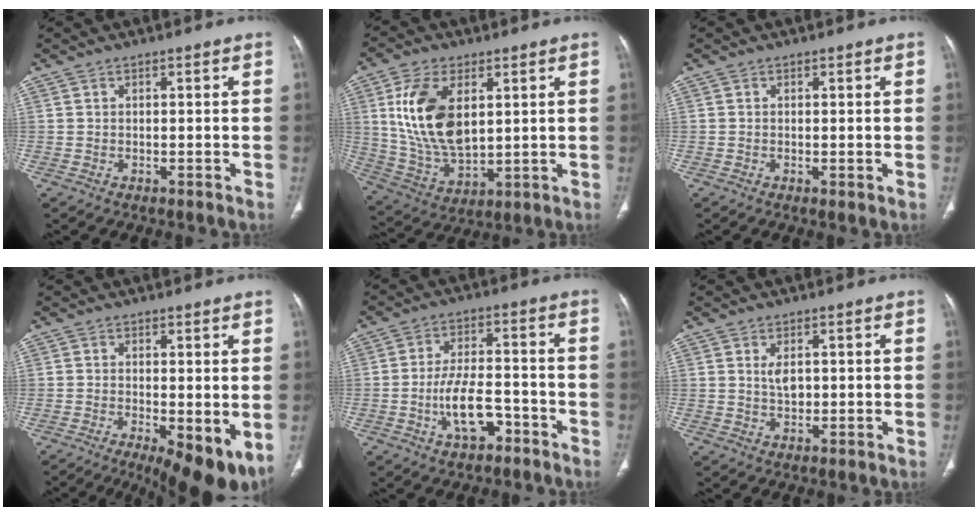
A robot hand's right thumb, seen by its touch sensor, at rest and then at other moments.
{"total": 15.9, "force": [4.1, 8.9, 12.6], "torque": [-0.237, -0.018, 0.089]}
{"total": 0.7, "force": [-0.1, 0.2, 0.7], "torque": [-0.016, -0.004, -0.002]}
{"total": 11.5, "force": [-3.3, 4.2, 10.2], "torque": [-0.150, -0.023, -0.041]}
{"total": 8.8, "force": [-4.1, 4.3, 6.5], "torque": [-0.112, 0.032, -0.068]}
{"total": 2.9, "force": [0.8, 1.7, 2.3], "torque": [-0.033, -0.006, 0.015]}